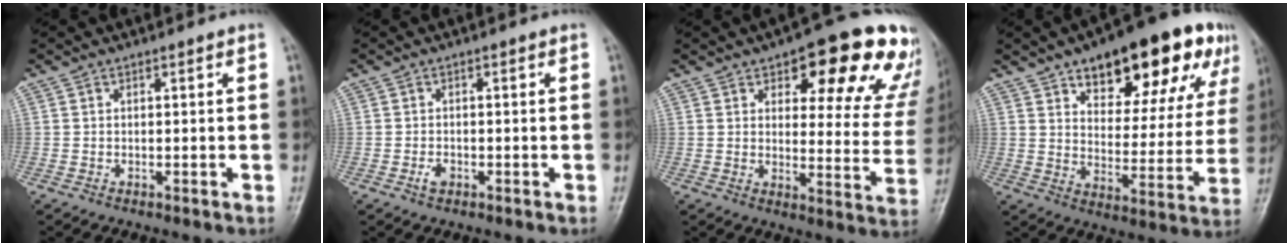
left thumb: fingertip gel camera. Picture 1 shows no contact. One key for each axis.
{"total": 1.6, "fx": -0.7, "fy": 1.0, "fz": 1.0, "tx": -0.018, "ty": 0.001, "tz": -0.015}
{"total": 20.6, "fx": 12.3, "fy": 8.2, "fz": 14.3, "tx": -0.127, "ty": -0.043, "tz": 0.146}
{"total": 23.7, "fx": 13.6, "fy": 10.3, "fz": 16.3, "tx": -0.170, "ty": -0.026, "tz": 0.196}